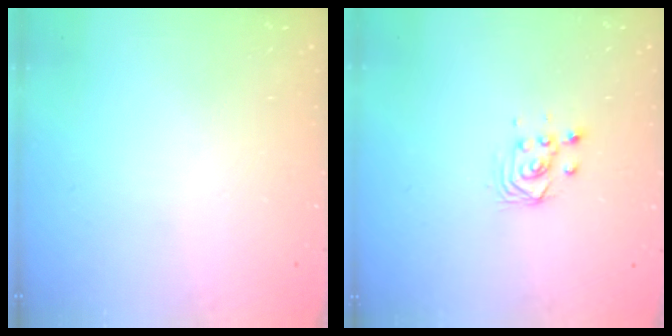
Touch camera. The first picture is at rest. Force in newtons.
{"total": 3.3, "press": 3.1, "slide": 1.0}